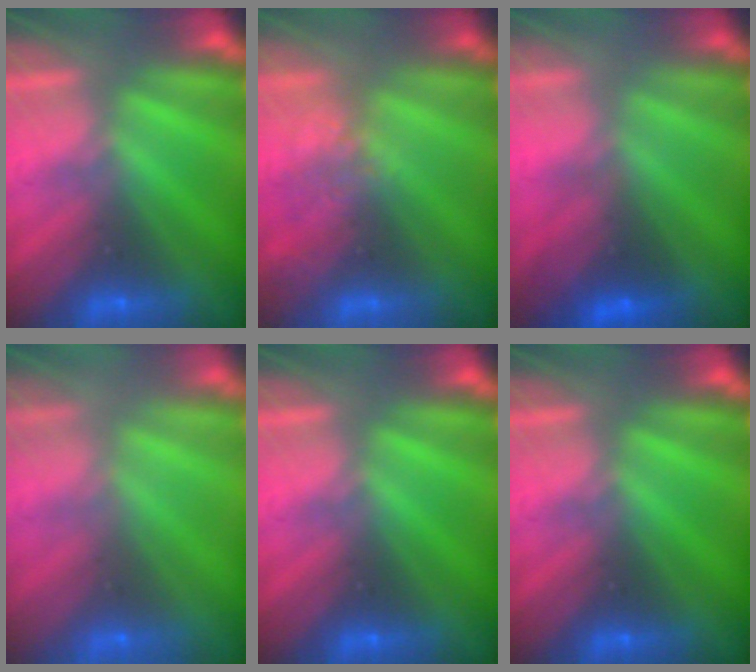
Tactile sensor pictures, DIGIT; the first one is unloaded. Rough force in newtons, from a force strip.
{"total": 2.9}
{"total": 2.9}
{"total": 9.1}
{"total": 0.0}
{"total": 0.0}